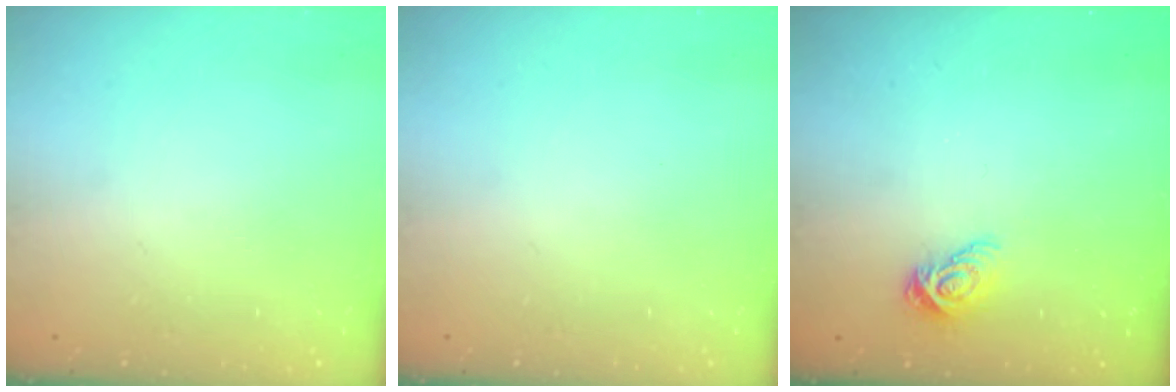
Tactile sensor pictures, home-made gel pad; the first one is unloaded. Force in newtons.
{"total": 0.0}
{"total": 7.4, "press": 7.4, "slide": 0.2}